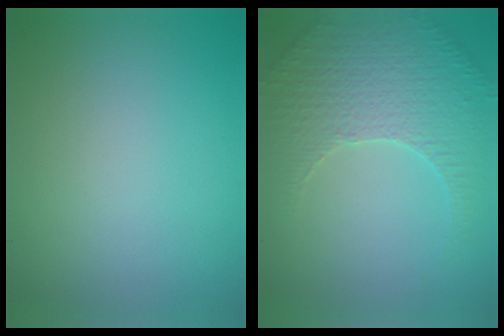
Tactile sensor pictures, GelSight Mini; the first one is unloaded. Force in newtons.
{"total": 4.1, "press": 3.7, "slide": 1.9}